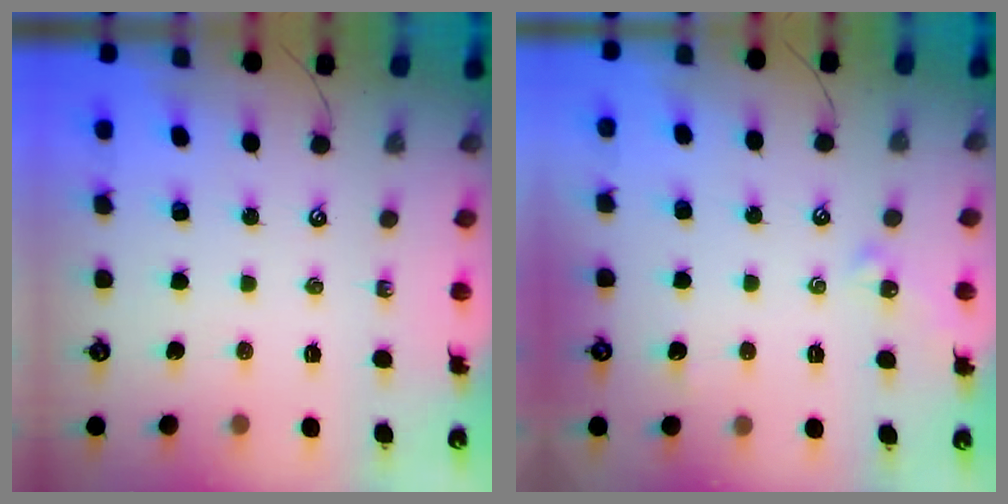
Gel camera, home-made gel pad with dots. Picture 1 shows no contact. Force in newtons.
{"total": 2.2, "press": 2.1, "slide": 0.5}